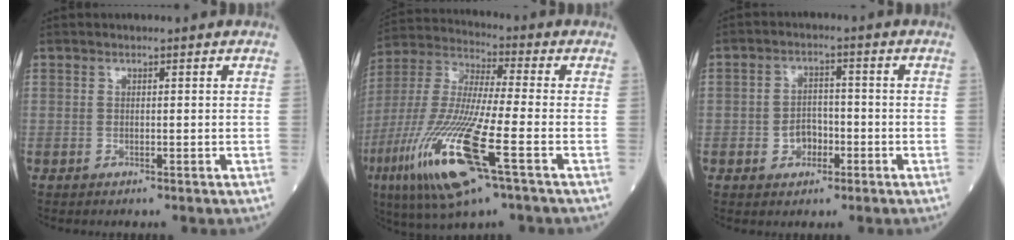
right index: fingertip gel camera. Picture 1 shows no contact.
{"total": 20.0, "force": [-7.9, 2.3, 18.2], "torque": [-0.419, -0.042, -0.148]}
{"total": 4.1, "force": [-1.4, 3.0, 2.4], "torque": [-0.038, 0.010, -0.021]}